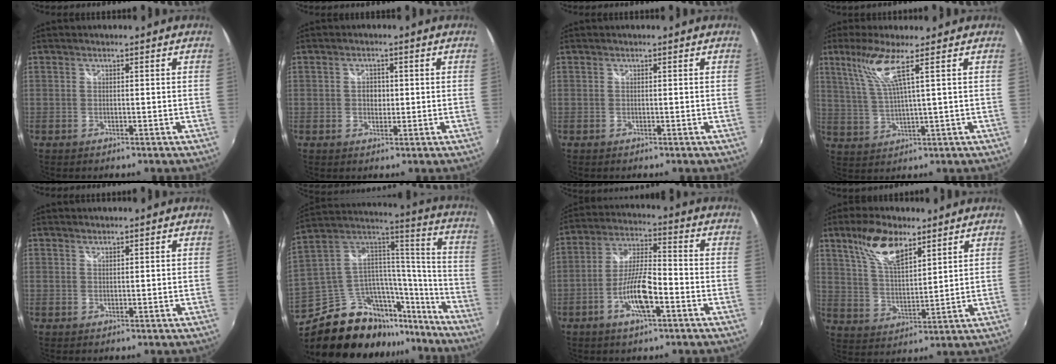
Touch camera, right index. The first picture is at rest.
{"total": 2.4, "force": [0.0, 2.0, 1.2], "torque": [-0.018, 0.003, -0.002]}
{"total": 0.0}
{"total": 7.0, "force": [3.8, -0.5, 5.9], "torque": [-0.116, -0.004, 0.083]}
{"total": 0.6, "force": [0.6, 0.1, 0.1], "torque": [0.000, 0.001, 0.012]}
{"total": 23.9, "force": [-17.9, 12.6, 9.7], "torque": [-0.170, 0.080, -0.269]}
{"total": 10.3, "force": [-4.4, 2.6, 8.9], "torque": [-0.183, 0.000, -0.081]}
{"total": 11.0, "force": [7.1, 4.2, 7.2], "torque": [-0.137, 0.012, 0.141]}